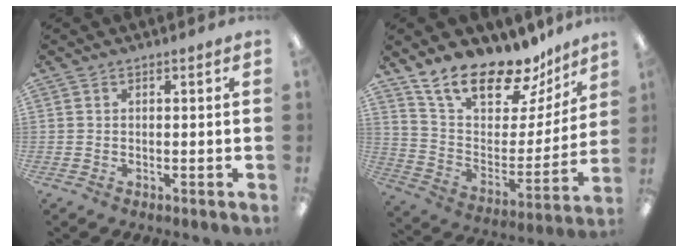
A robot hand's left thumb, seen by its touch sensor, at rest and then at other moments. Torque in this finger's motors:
{"motor_torque": [0.25, 0.27, 1.43, -1.34, 0.22]}